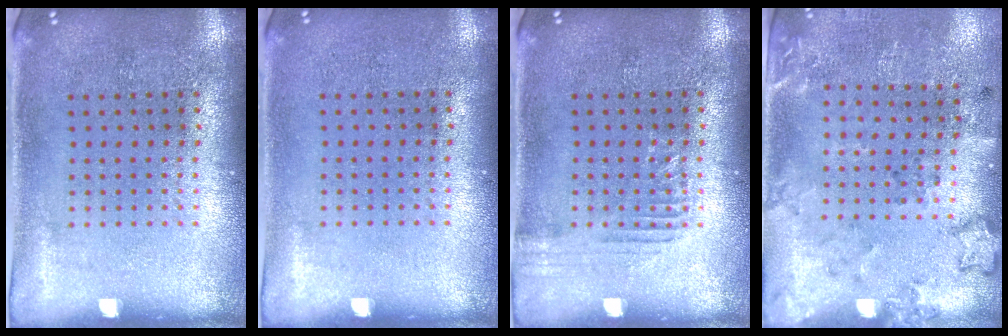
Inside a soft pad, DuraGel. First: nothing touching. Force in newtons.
{"total": 0.0}
{"total": 1.2, "press": 1.2, "slide": 0.1}
{"total": 2.0, "press": 1.4, "slide": 1.4}